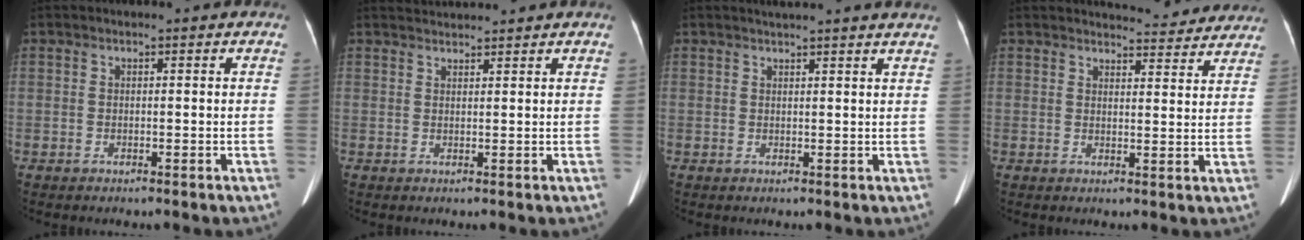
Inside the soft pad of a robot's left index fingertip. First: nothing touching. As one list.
[{"total": 2.7, "force": [2.6, -0.4, -0.1], "torque": [0.000, 0.022, 0.053]}, {"total": 7.2, "force": [6.6, -0.7, 2.9], "torque": [-0.036, 0.016, 0.064]}, {"total": 9.5, "force": [9.3, 1.5, 1.2], "torque": [0.000, -0.009, 0.097]}]